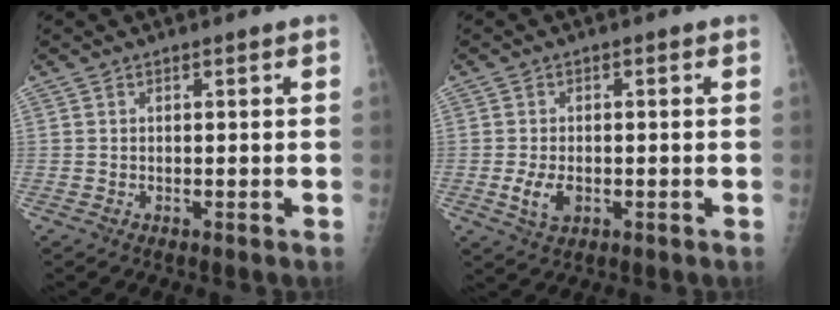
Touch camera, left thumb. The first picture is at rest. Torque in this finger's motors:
{"motor_torque": [-0.49, 0.59, 0.84, 0.11, 0.05]}